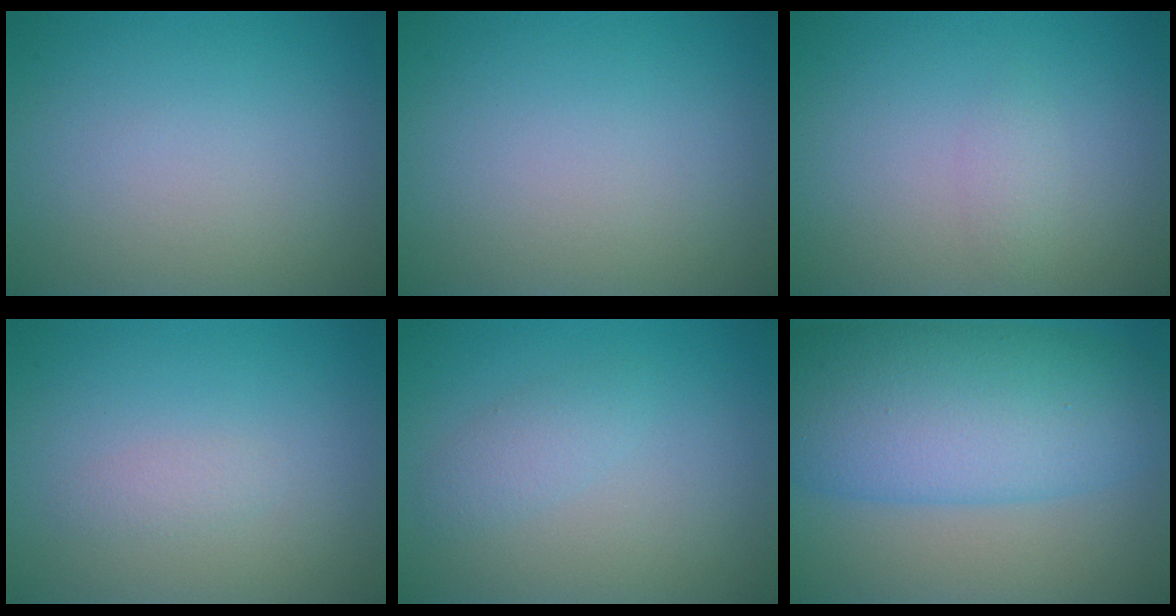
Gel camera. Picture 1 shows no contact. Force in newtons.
{"total": 0.0}
{"total": 1.0, "press": 1.0, "slide": 0.0}
{"total": 0.9, "press": 0.9, "slide": 0.1}
{"total": 1.5, "press": 1.5, "slide": 0.0}
{"total": 11.1, "press": 11.0, "slide": 0.4}